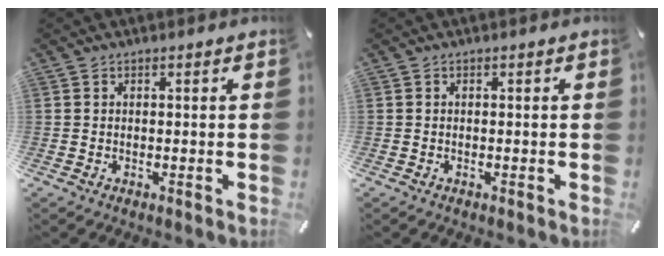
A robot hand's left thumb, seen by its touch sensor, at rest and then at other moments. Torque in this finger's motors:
{"motor_torque": [-0.21, -0.09, -0.03, -0.04, -0.03]}